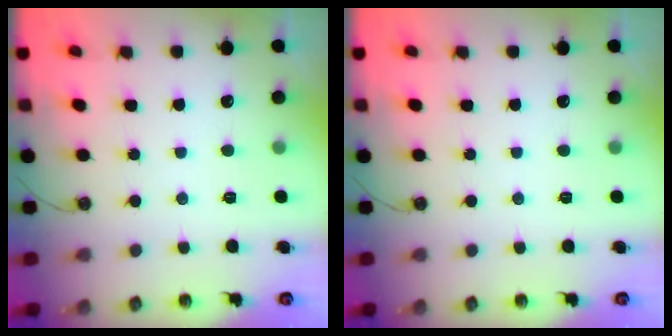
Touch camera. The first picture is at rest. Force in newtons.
{"total": 0.0}